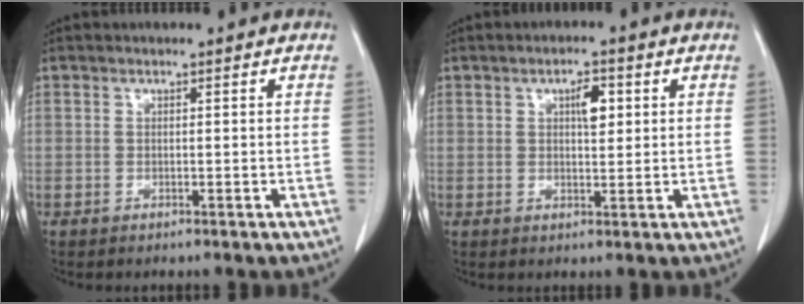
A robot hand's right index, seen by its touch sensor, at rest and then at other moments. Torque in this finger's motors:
{"motor_torque": [0.07, 0.05, 0.09, 0.05]}